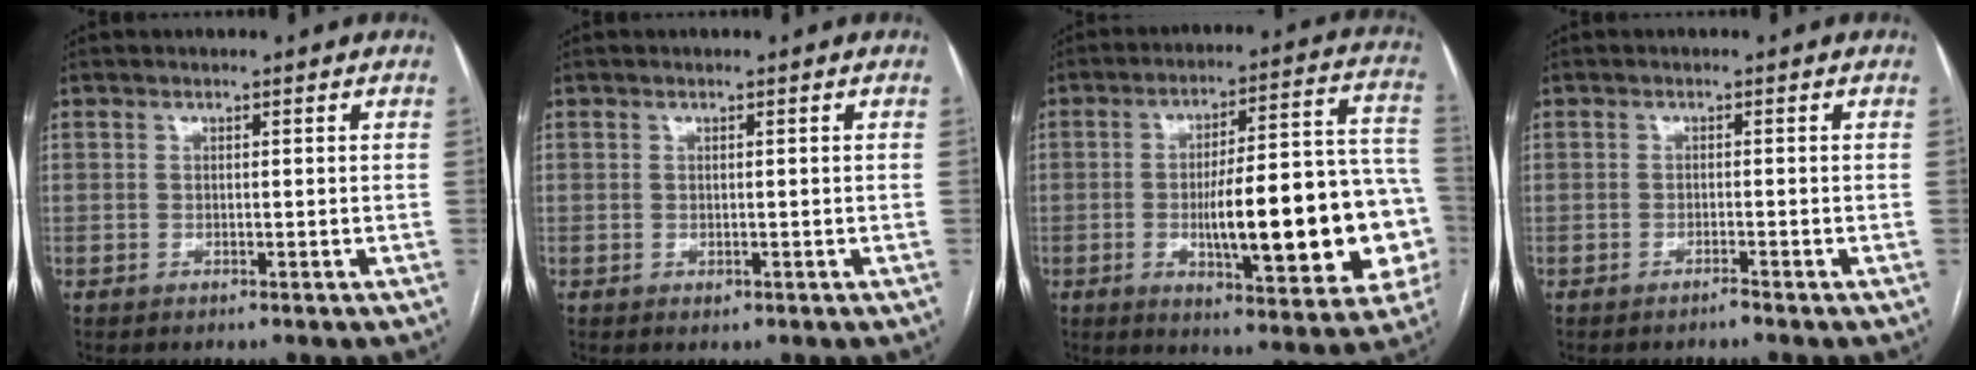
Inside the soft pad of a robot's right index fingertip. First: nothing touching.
{"total": 0.5, "force": [-0.1, 0.4, 0.3], "torque": [-0.003, 0.000, 0.002]}
{"total": 23.5, "force": [-4.4, 4.9, 22.5], "torque": [-0.255, 0.026, -0.048]}
{"total": 0.9, "force": [-0.8, -0.1, 0.4], "torque": [-0.007, 0.000, -0.014]}